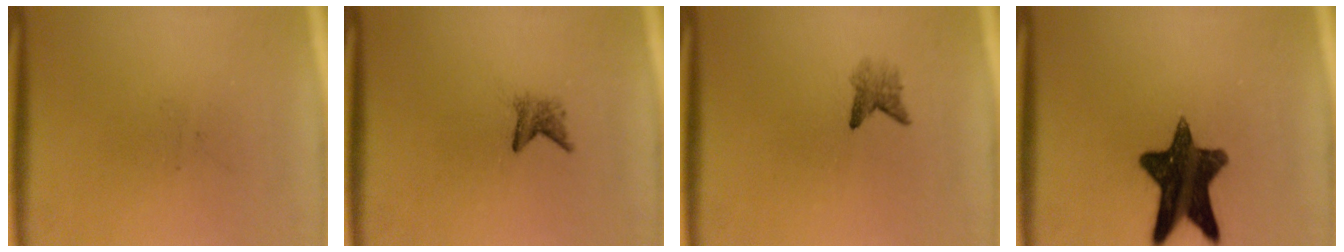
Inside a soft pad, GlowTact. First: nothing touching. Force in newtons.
{"total": 1.8}
{"total": 2.0}
{"total": 14.2}